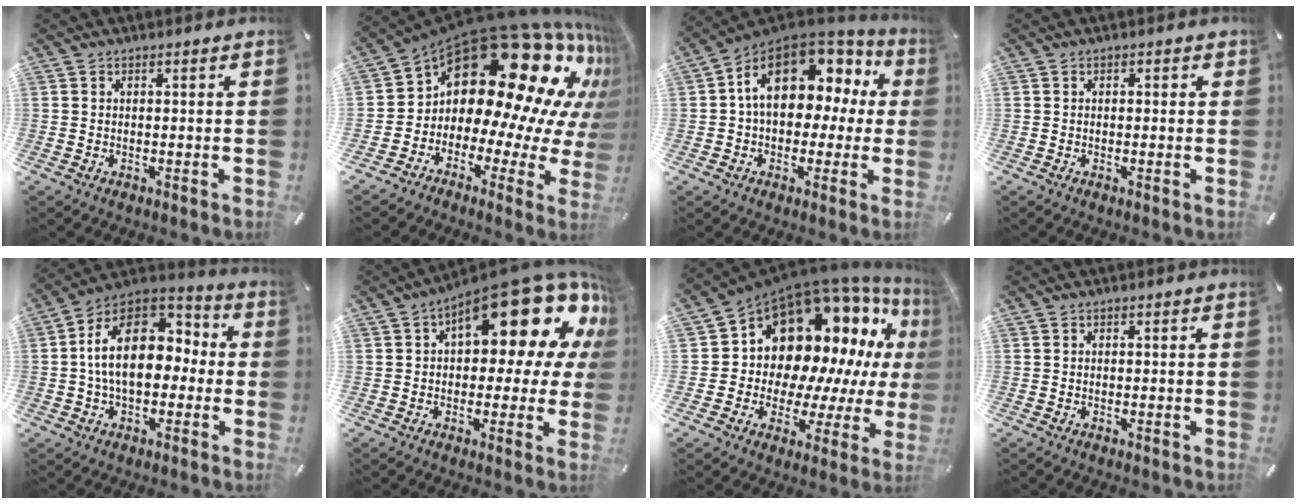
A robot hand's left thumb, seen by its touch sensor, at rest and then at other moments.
{"total": 26.1, "force": [12.5, 14.4, 17.8], "torque": [-0.256, -0.140, 0.238]}
{"total": 16.2, "force": [4.6, 10.9, 11.1], "torque": [-0.182, -0.013, 0.083]}
{"total": 0.7, "force": [-0.2, 0.5, 0.4], "torque": [-0.007, 0.003, -0.005]}
{"total": 17.3, "force": [1.0, 11.8, 12.7], "torque": [-0.230, 0.010, 0.015]}
{"total": 21.0, "force": [10.7, 9.4, 15.5], "torque": [-0.198, -0.079, 0.174]}
{"total": 16.2, "force": [9.4, 11.4, 6.8], "torque": [-0.093, -0.115, 0.184]}
{"total": 0.0}